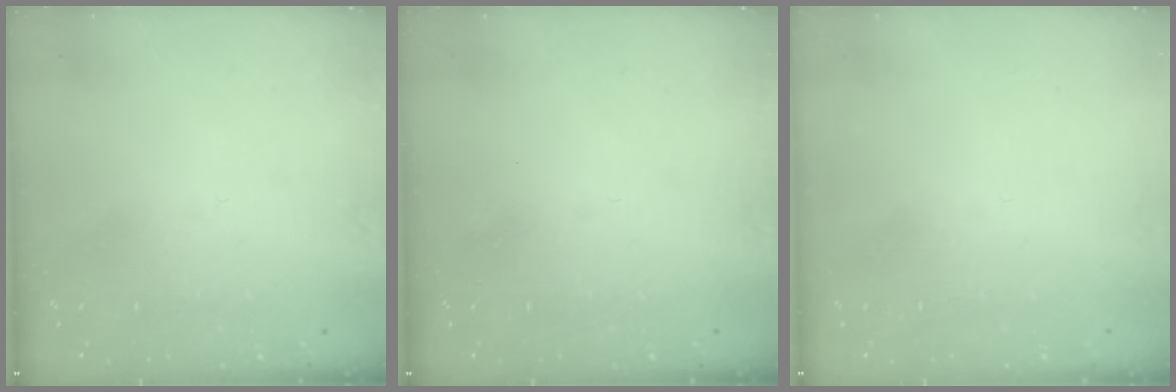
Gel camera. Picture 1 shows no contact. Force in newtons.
{"total": 0.0}
{"total": 1.5, "press": 1.5, "slide": 0.1}